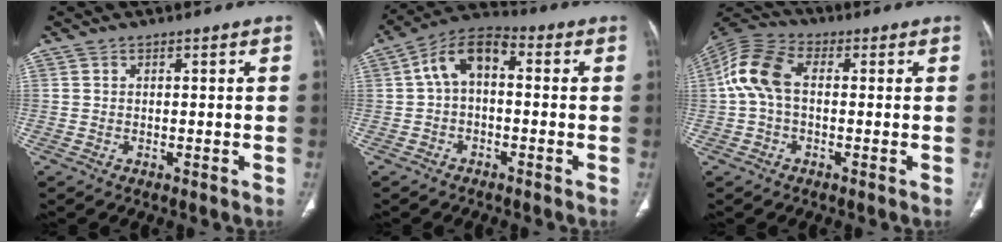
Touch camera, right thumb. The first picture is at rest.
{"total": 8.3, "force": [0.3, 4.8, 6.8], "torque": [-0.109, 0.030, -0.011]}
{"total": 9.8, "force": [0.4, 6.0, 7.7], "torque": [-0.167, 0.027, -0.002]}